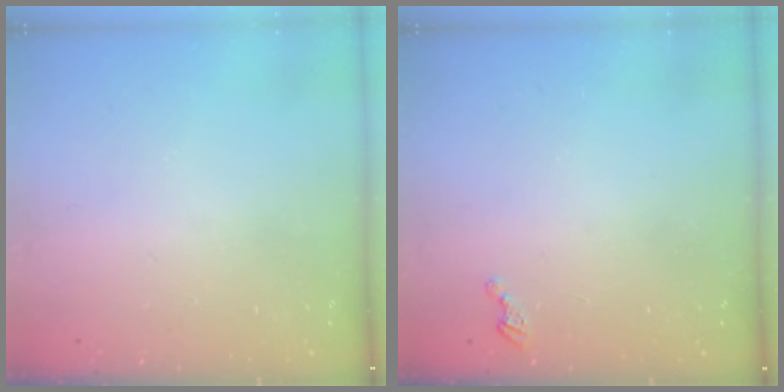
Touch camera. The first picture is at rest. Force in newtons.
{"total": 2.8, "press": 2.8, "slide": 0.4}